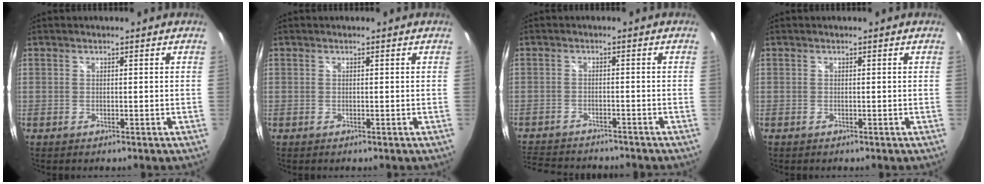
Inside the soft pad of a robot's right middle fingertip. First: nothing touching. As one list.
[{"total": 0.0}, {"total": 10.2, "force": [-9.2, 2.9, 3.5], "torque": [-0.092, -0.008, -0.146]}, {"total": 0.0}]